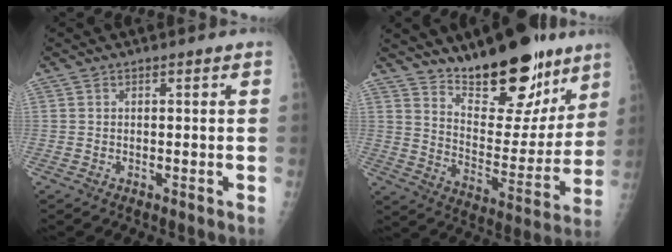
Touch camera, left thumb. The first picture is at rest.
{"total": 20.3, "force": [14.4, 8.1, 11.8], "torque": [-0.125, -0.099, 0.230]}